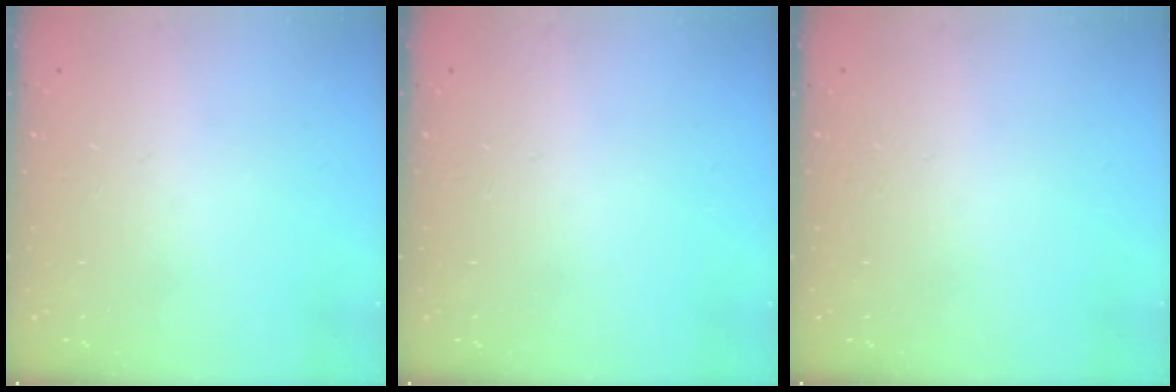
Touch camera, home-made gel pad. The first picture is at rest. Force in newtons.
{"total": 0.0}
{"total": 0.0}